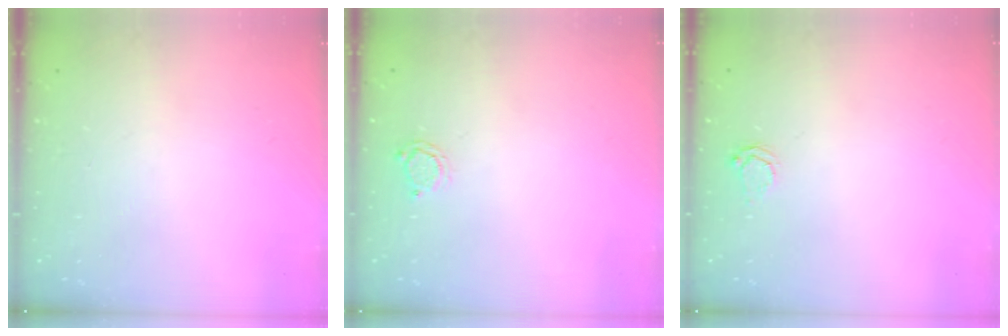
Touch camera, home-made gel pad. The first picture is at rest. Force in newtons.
{"total": 2.2, "press": 2.1, "slide": 0.3}
{"total": 3.7, "press": 3.7, "slide": 0.5}